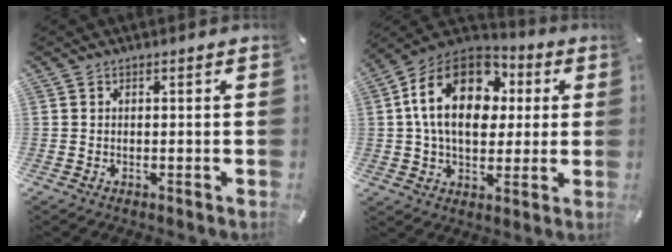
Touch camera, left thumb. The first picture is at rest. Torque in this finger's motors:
{"motor_torque": [2.40, 2.61, 1.63, -1.14, 0.30]}